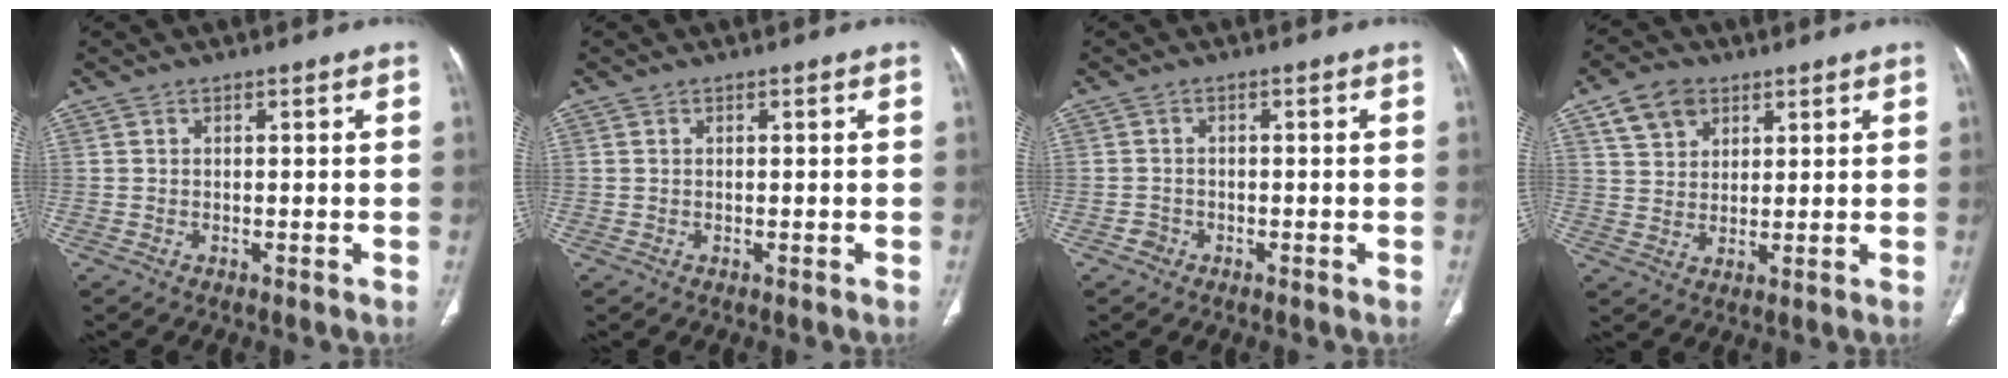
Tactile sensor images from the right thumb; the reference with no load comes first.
{"total": 0.0}
{"total": 1.4, "force": [-0.9, 1.1, 0.1], "torque": [0.003, 0.006, -0.021]}
{"total": 7.2, "force": [3.9, 5.2, 3.2], "torque": [-0.037, -0.012, 0.074]}